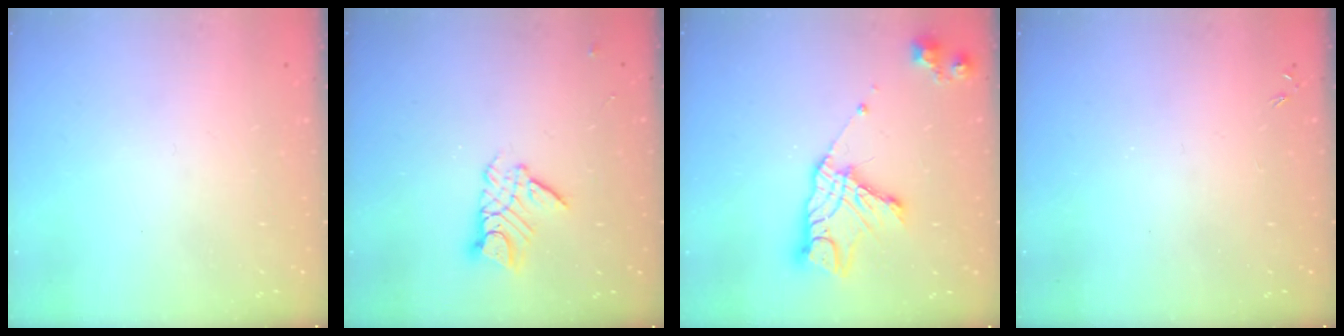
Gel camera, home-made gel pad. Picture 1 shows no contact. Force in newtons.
{"total": 9.6, "press": 9.5, "slide": 0.8}
{"total": 14.4, "press": 14.3, "slide": 1.4}
{"total": 0.0}